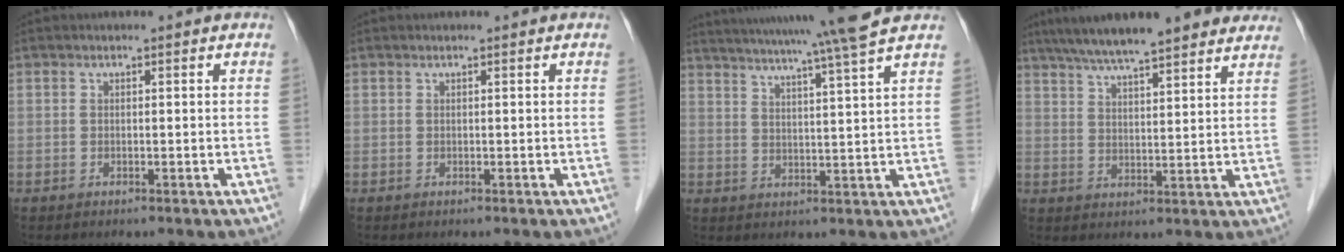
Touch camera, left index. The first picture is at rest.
{"total": 0.0}
{"total": 15.6, "force": [13.6, -2.5, 7.2], "torque": [-0.124, -0.023, 0.182]}
{"total": 17.3, "force": [14.4, 2.4, 9.2], "torque": [-0.147, 0.040, 0.200]}